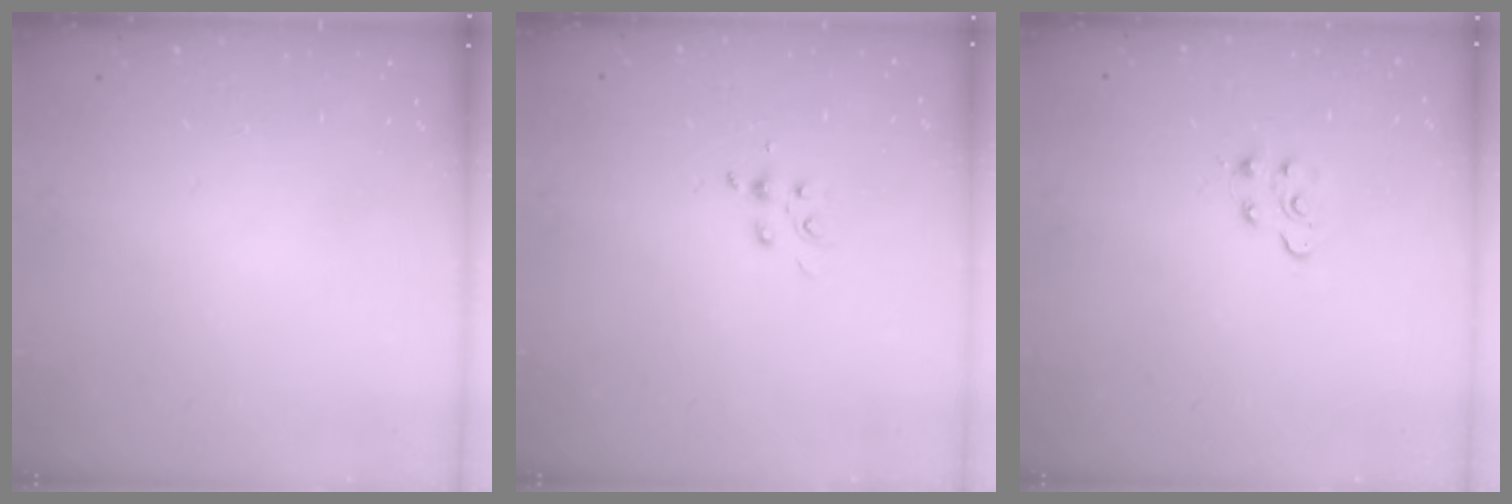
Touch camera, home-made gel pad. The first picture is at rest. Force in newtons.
{"total": 5.0, "press": 4.9, "slide": 0.6}
{"total": 4.6, "press": 4.6, "slide": 0.4}